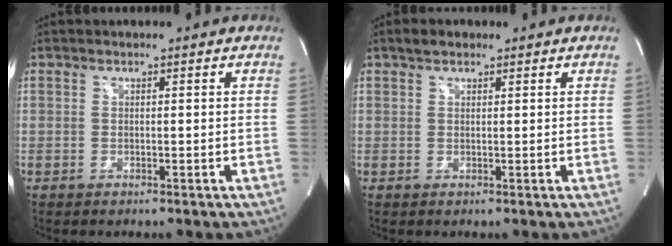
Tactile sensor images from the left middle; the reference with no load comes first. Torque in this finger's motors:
{"motor_torque": [0.19, -0.11, -0.01, 0.02]}